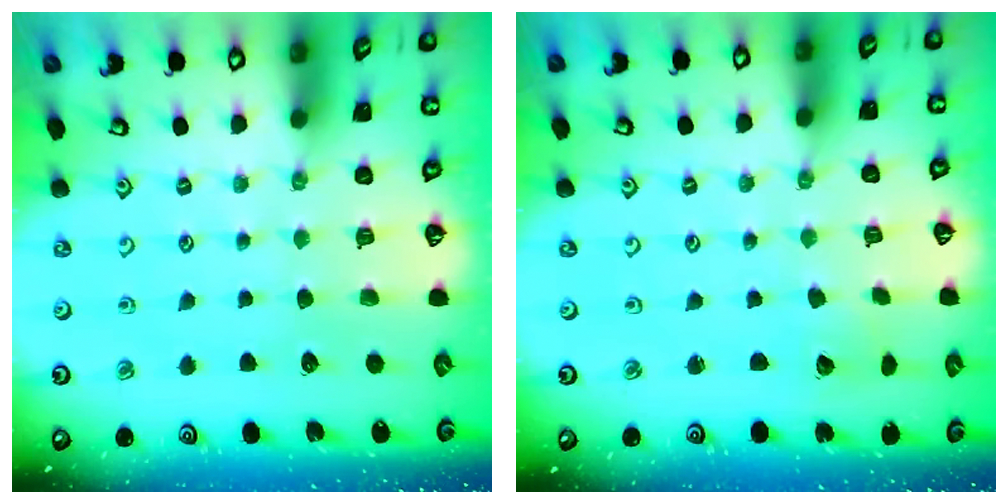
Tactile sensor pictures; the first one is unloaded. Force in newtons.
{"total": 2.0, "press": 2.0, "slide": 0.2}